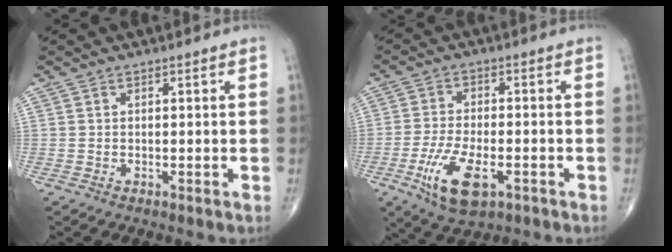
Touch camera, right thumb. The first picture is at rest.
{"total": 10.4, "force": [-4.2, 4.6, 8.3], "torque": [-0.163, 0.004, -0.069]}